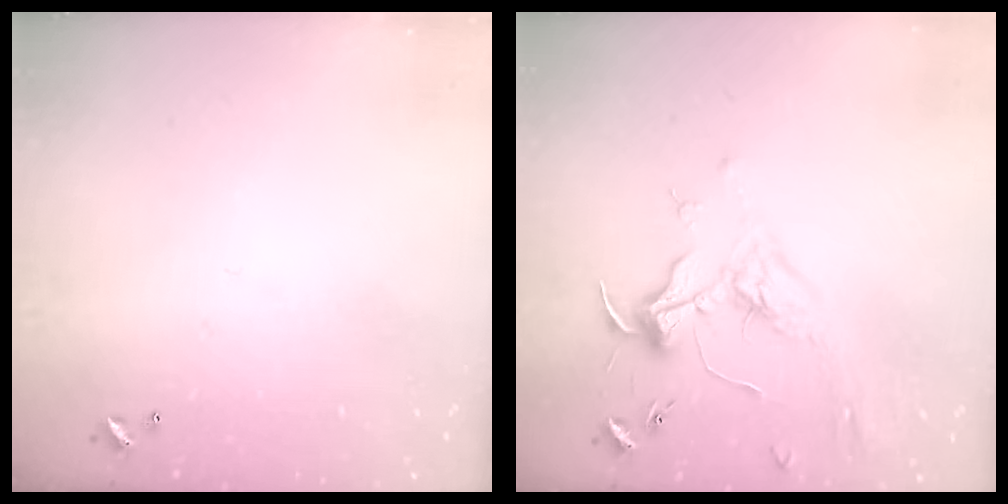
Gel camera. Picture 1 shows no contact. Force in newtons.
{"total": 1.8, "press": 1.6, "slide": 0.7}